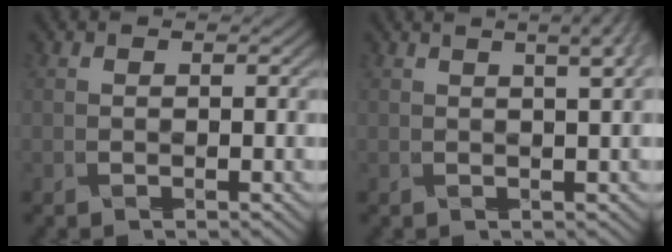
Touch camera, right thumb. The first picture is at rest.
{"total": 4.8, "force": [2.0, 1.5, 4.1], "torque": [-0.055, 0.013, 0.029]}